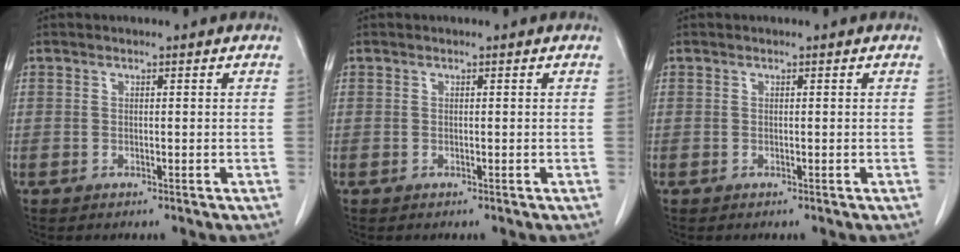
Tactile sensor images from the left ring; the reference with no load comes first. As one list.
[{"total": 0.0}, {"total": 0.0}]